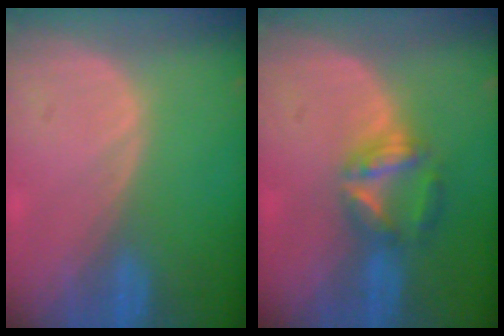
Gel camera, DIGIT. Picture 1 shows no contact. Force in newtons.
{"total": 5.8, "press": 5.4, "slide": 2.3}